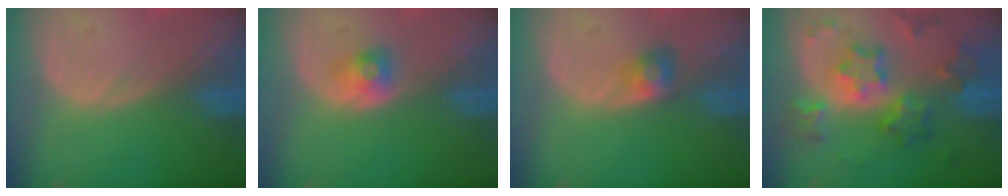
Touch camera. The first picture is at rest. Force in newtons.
{"total": 2.6, "press": 2.4, "slide": 1.2}
{"total": 2.9, "press": 2.5, "slide": 1.4}
{"total": 9.4, "press": 9.3, "slide": 0.7}